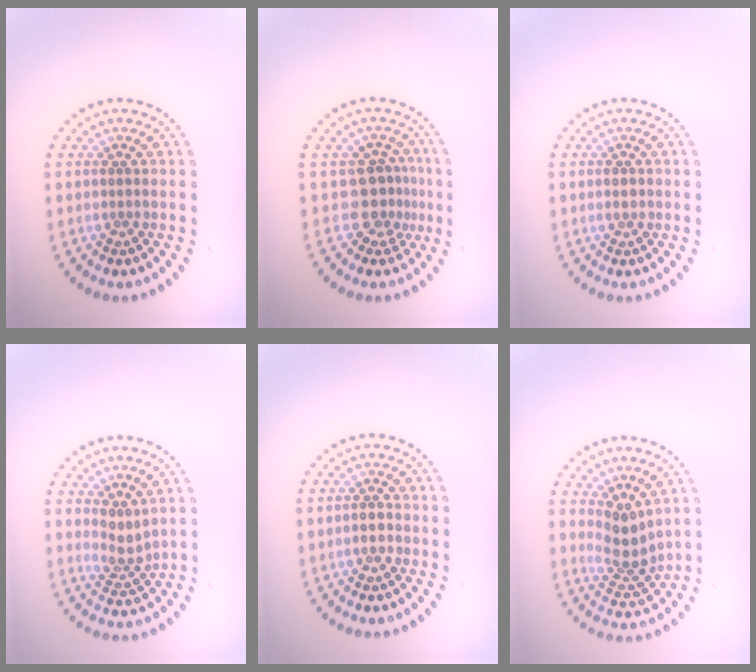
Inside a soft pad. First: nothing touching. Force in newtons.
{"total": 2.9, "press": 2.1, "slide": 1.9}
{"total": 1.0, "press": 1.0, "slide": 0.0}
{"total": 2.2, "press": 1.6, "slide": 1.5}
{"total": 1.1, "press": 1.0, "slide": 0.5}
{"total": 3.3, "press": 2.6, "slide": 2.1}